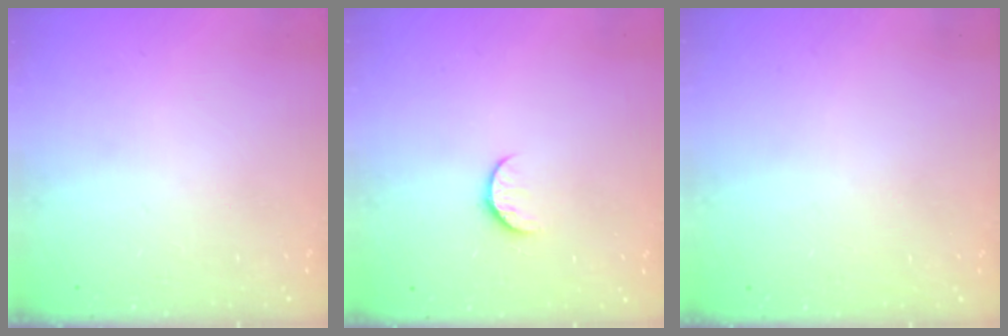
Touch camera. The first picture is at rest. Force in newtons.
{"total": 5.5, "press": 5.5, "slide": 0.4}
{"total": 0.6, "press": 0.6, "slide": 0.1}